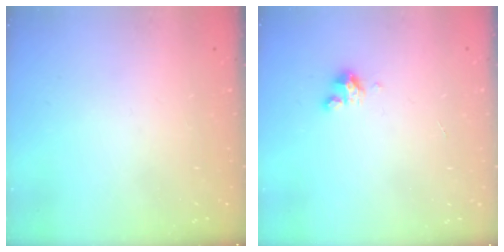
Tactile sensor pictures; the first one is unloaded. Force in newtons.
{"total": 2.8, "press": 2.8, "slide": 0.2}